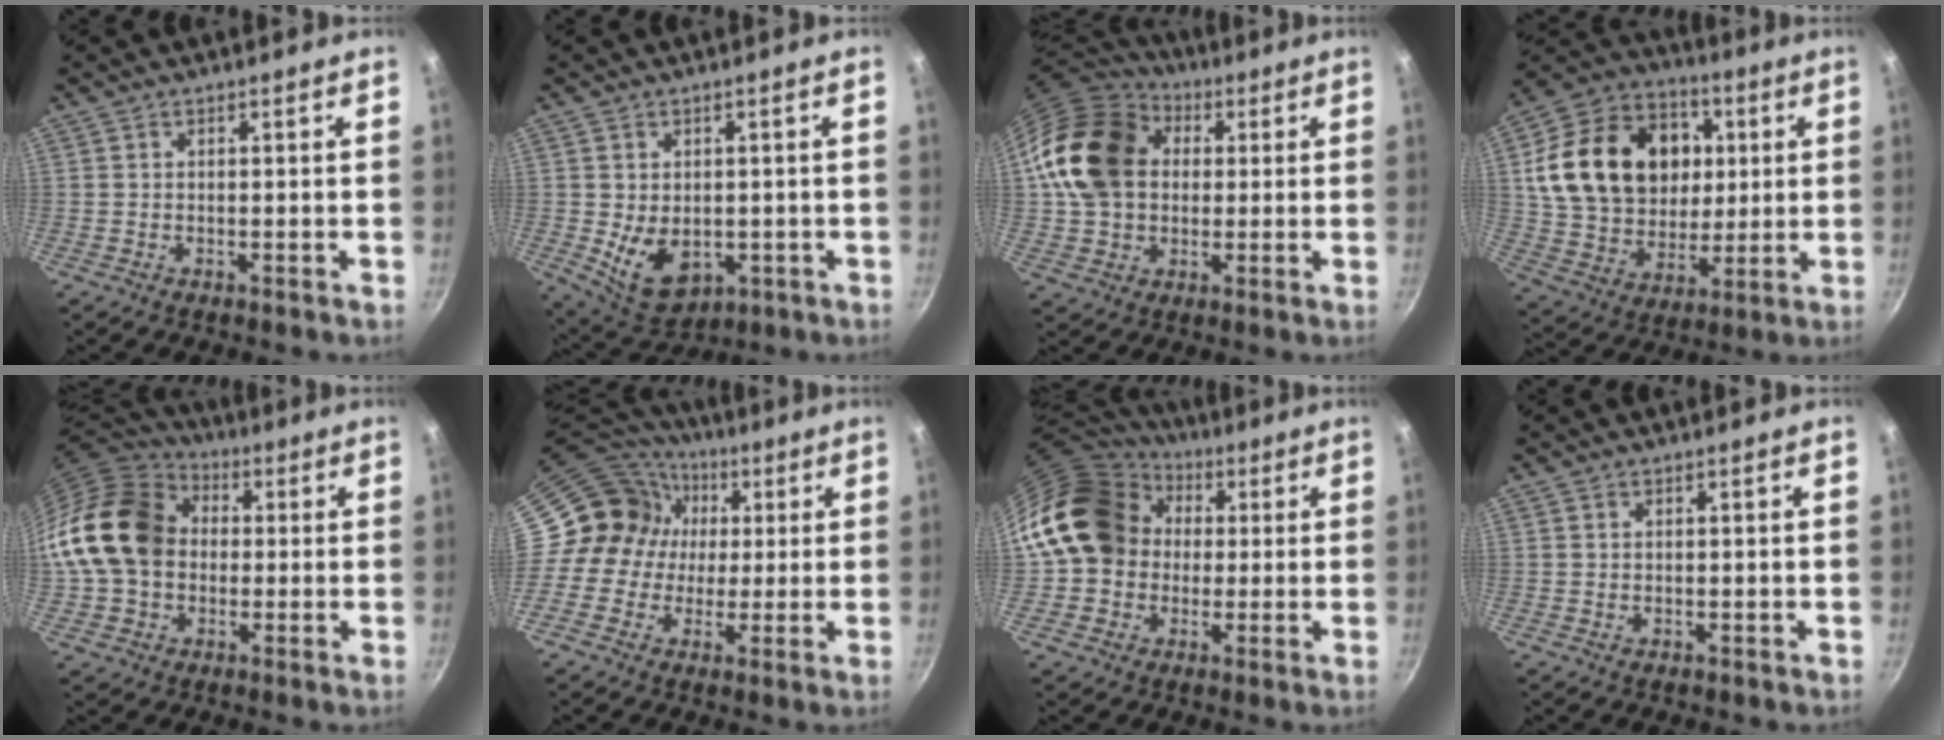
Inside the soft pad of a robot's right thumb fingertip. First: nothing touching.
{"total": 9.2, "force": [-1.0, 6.5, 6.4], "torque": [-0.087, -0.015, 0.007]}
{"total": 19.5, "force": [3.2, 15.1, 11.9], "torque": [-0.200, 0.030, 0.048]}
{"total": 23.0, "force": [3.4, 17.7, 14.4], "torque": [-0.216, 0.014, 0.063]}
{"total": 18.7, "force": [1.0, 14.8, 11.4], "torque": [-0.202, 0.039, 0.009]}
{"total": 14.1, "force": [1.1, 13.0, 5.3], "torque": [-0.048, 0.022, -0.004]}
{"total": 17.8, "force": [2.0, 15.3, 8.9], "torque": [-0.137, 0.044, 0.027]}
{"total": 0.0}